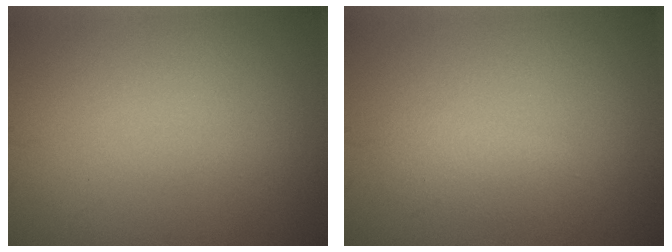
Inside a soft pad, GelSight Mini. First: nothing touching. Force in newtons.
{"total": 2.0, "press": 2.0, "slide": 0.1}